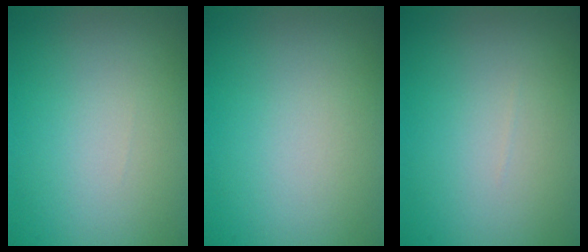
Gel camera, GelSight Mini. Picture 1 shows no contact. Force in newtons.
{"total": 0.0}
{"total": 0.0}